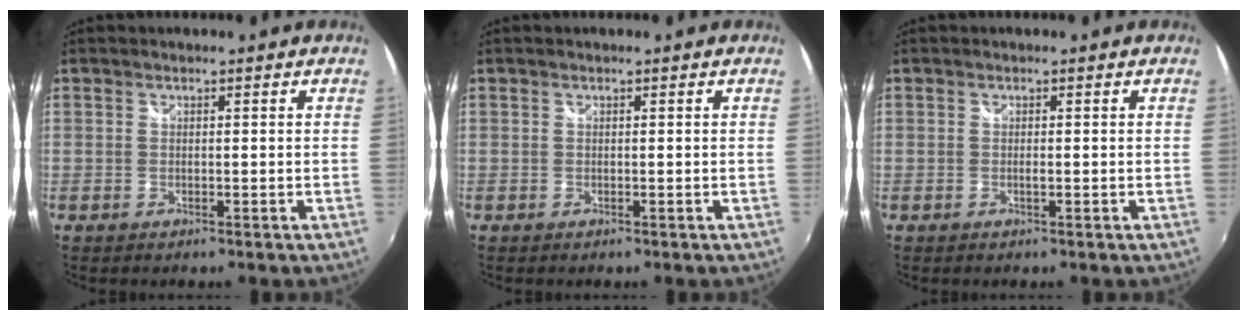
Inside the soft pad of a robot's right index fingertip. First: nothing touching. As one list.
[{"total": 0.0}, {"total": 0.6, "force": [-0.2, 0.0, 0.6], "torque": [-0.010, -0.001, -0.004]}]